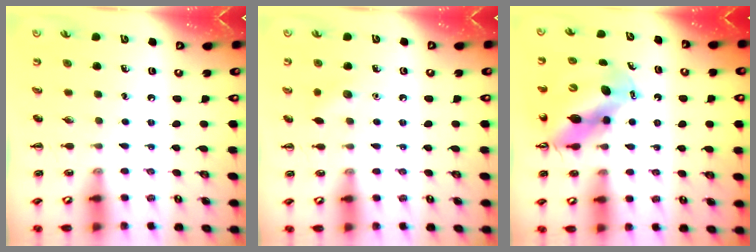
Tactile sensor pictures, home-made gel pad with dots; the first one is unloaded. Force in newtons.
{"total": 5.9, "press": 5.7, "slide": 1.4}
{"total": 12.5, "press": 11.9, "slide": 3.8}